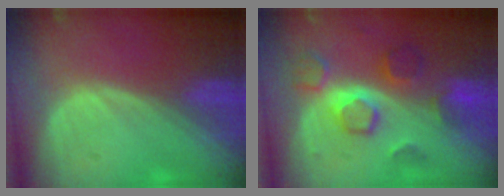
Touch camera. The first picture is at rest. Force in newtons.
{"total": 8.4, "press": 7.6, "slide": 3.6}